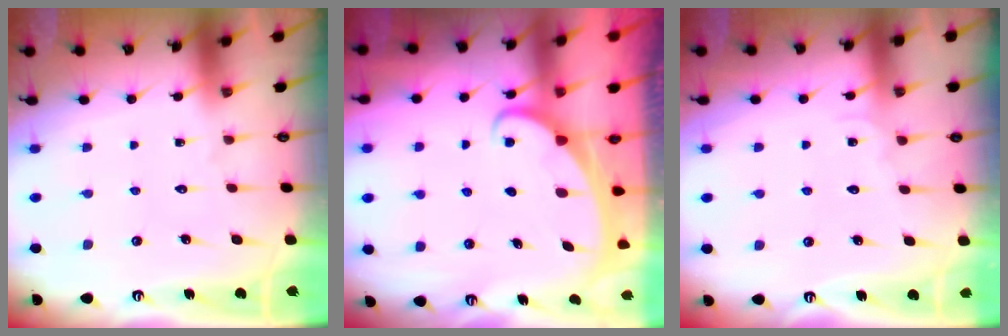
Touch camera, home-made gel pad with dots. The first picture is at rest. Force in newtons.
{"total": 1.9, "press": 1.9, "slide": 0.1}
{"total": 3.1, "press": 3.0, "slide": 0.3}